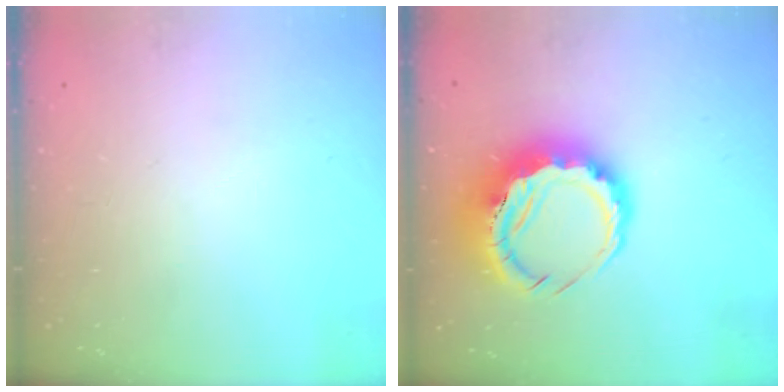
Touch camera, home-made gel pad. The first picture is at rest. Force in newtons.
{"total": 12.1, "press": 11.8, "slide": 2.3}